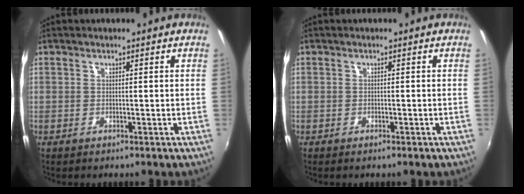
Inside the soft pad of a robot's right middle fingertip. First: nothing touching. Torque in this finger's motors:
{"motor_torque": [-0.31, 0.07, 0.04, -0.01]}